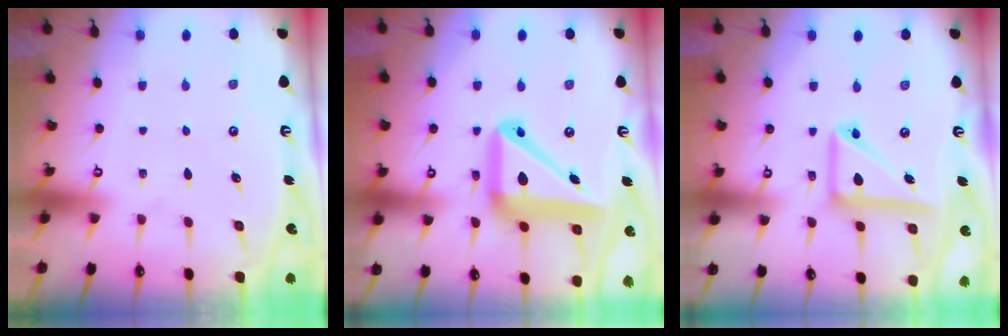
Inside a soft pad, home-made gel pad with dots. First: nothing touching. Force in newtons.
{"total": 18.6, "press": 18.4, "slide": 2.6}
{"total": 13.9, "press": 13.8, "slide": 1.8}